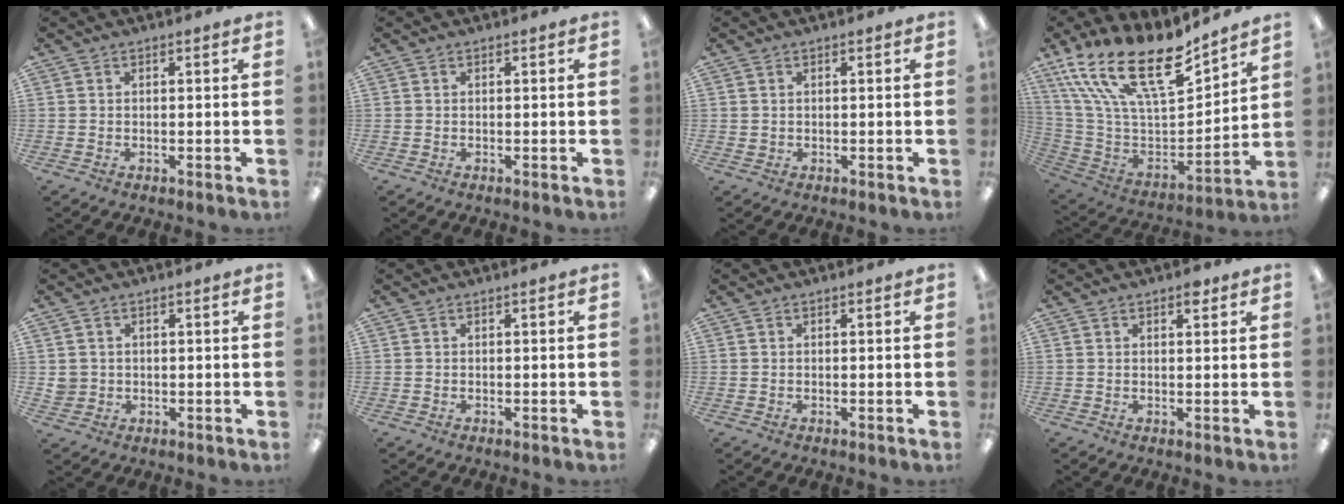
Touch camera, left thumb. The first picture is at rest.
{"total": 0.0}
{"total": 0.7, "force": [0.4, 0.6, -0.1], "torque": [0.001, 0.003, 0.007]}
{"total": 23.1, "force": [15.9, 8.5, 14.3], "torque": [-0.279, -0.114, 0.282]}
{"total": 2.8, "force": [0.5, 2.7, 0.1], "torque": [-0.008, 0.006, 0.010]}
{"total": 0.0}
{"total": 0.0}
{"total": 2.5, "force": [1.7, 1.2, 1.3], "torque": [-0.003, -0.007, 0.025]}